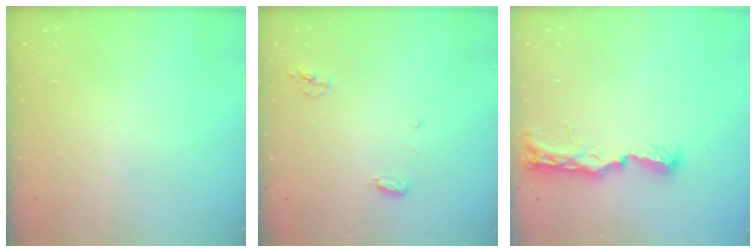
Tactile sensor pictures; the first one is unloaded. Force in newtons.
{"total": 5.4, "press": 5.3, "slide": 1.1}
{"total": 8.3, "press": 8.2, "slide": 0.8}